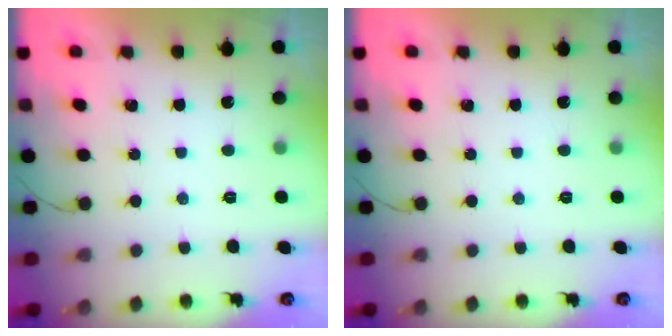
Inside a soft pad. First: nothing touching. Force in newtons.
{"total": 0.0}